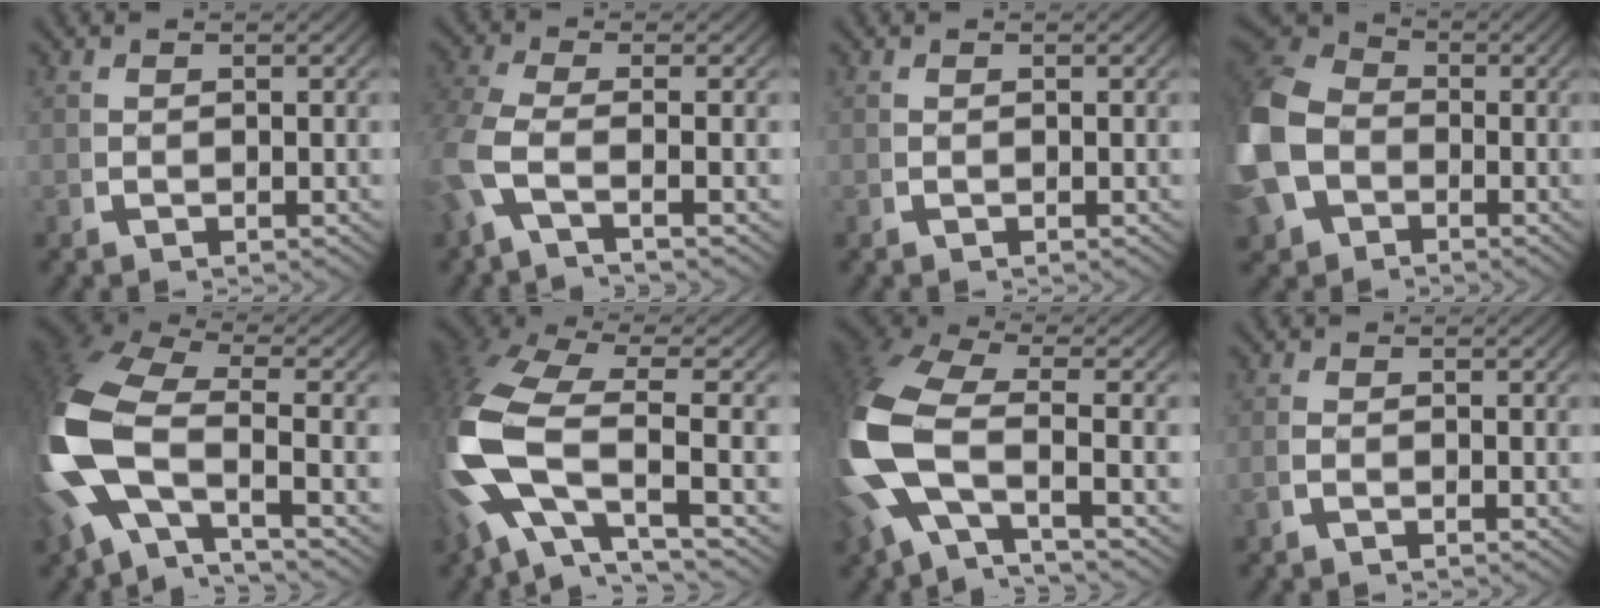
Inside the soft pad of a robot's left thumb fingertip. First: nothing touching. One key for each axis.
{"total": 5.2, "fx": -0.8, "fy": 2.6, "fz": 4.4, "tx": -0.132, "ty": -0.014, "tz": -0.007}
{"total": 0.0}
{"total": 11.8, "fx": -0.9, "fy": 9.8, "fz": 6.5, "tx": -0.171, "ty": -0.027, "tz": -0.008}
{"total": 12.6, "fx": -1.2, "fy": 8.3, "fz": 9.4, "tx": -0.261, "ty": -0.039, "tz": -0.003}
{"total": 11.5, "fx": -1.2, "fy": 7.1, "fz": 8.9, "tx": -0.244, "ty": -0.036, "tz": 0.003}
{"total": 11.2, "fx": -1.1, "fy": 7.2, "fz": 8.6, "tx": -0.246, "ty": -0.038, "tz": -0.002}
{"total": 0.7, "fx": -0.5, "fy": 0.0, "fz": 0.4, "tx": -0.013, "ty": -0.002, "tz": -0.007}